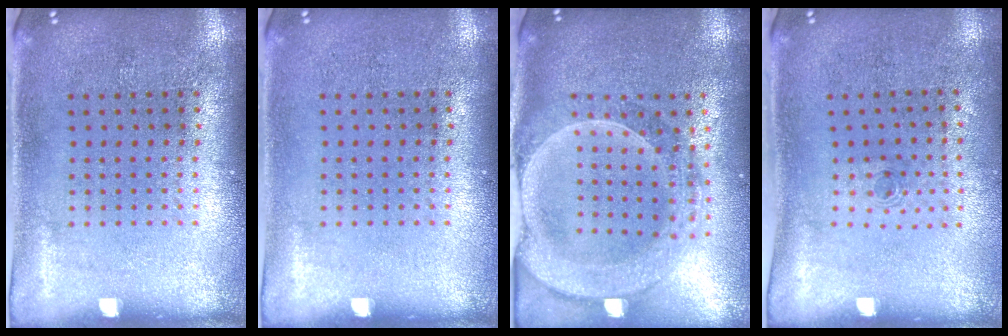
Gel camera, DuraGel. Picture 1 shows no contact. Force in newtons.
{"total": 0.0}
{"total": 2.6, "press": 2.3, "slide": 1.2}
{"total": 0.6, "press": 0.3, "slide": 0.5}